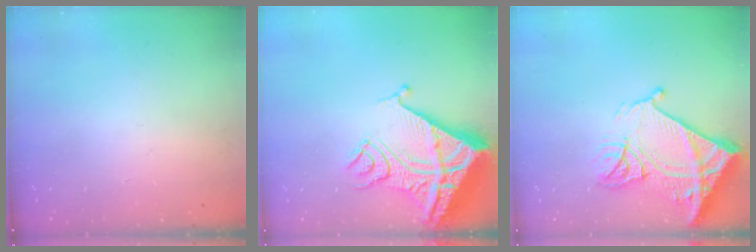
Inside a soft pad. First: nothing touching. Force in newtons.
{"total": 20.1, "press": 19.9, "slide": 2.1}
{"total": 19.3, "press": 19.2, "slide": 2.2}